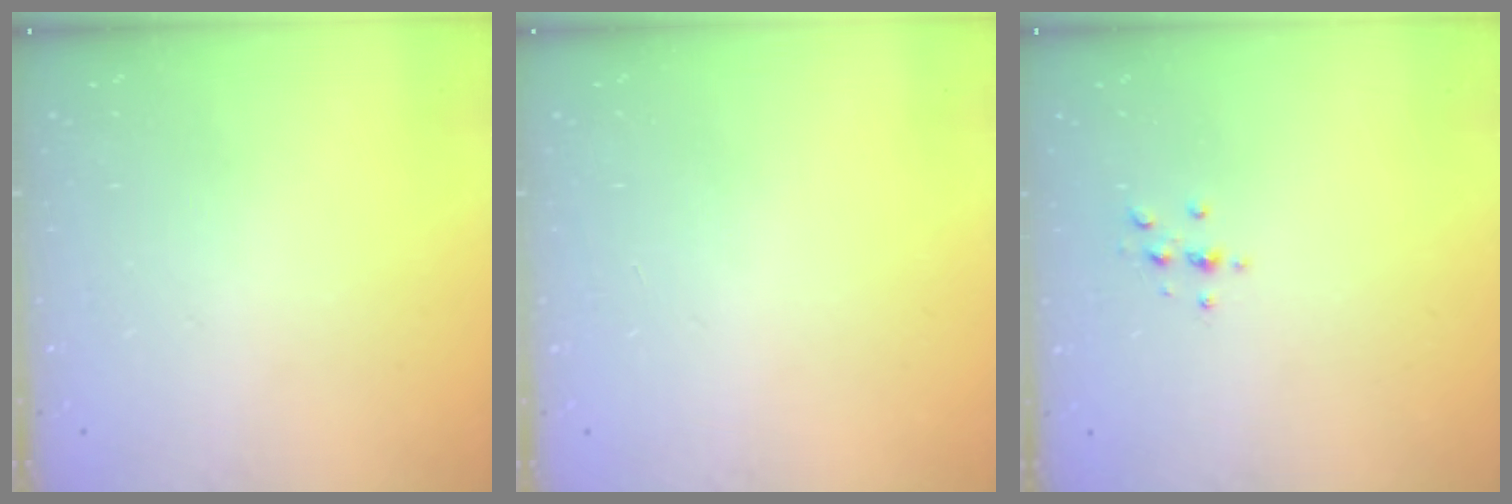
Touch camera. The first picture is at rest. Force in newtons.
{"total": 0.0}
{"total": 2.3, "press": 2.3, "slide": 0.2}